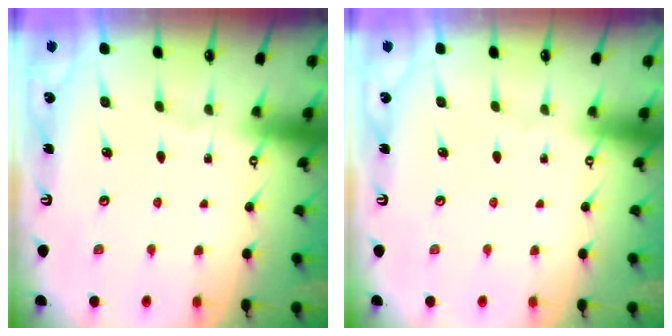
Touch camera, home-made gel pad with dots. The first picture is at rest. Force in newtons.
{"total": 0.0}